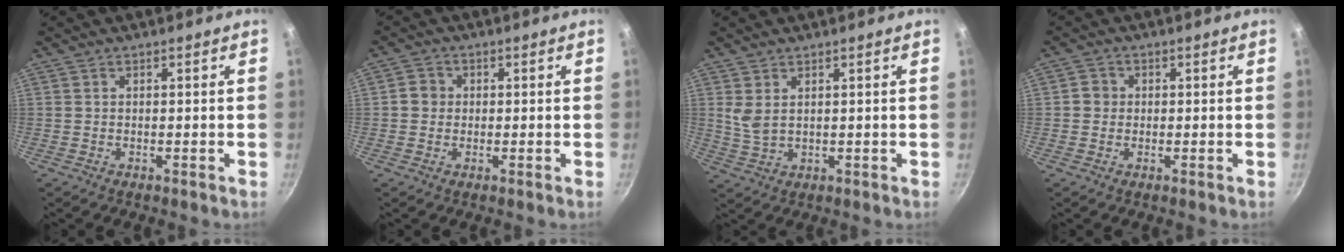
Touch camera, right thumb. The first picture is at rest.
{"total": 2.9, "force": [0.0, 2.7, 0.9], "torque": [0.000, 0.007, -0.007]}
{"total": 3.6, "force": [1.4, 1.9, 2.6], "torque": [-0.049, -0.013, 0.034]}
{"total": 2.4, "force": [-0.1, 2.3, 0.7], "torque": [0.001, 0.006, -0.006]}